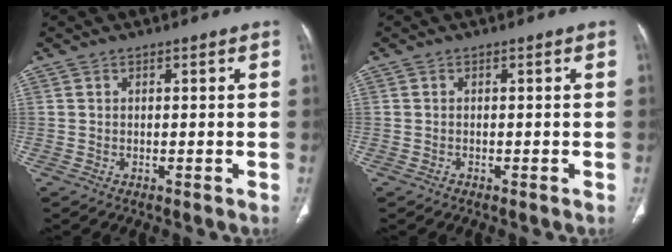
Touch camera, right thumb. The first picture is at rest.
{"total": 0.0}